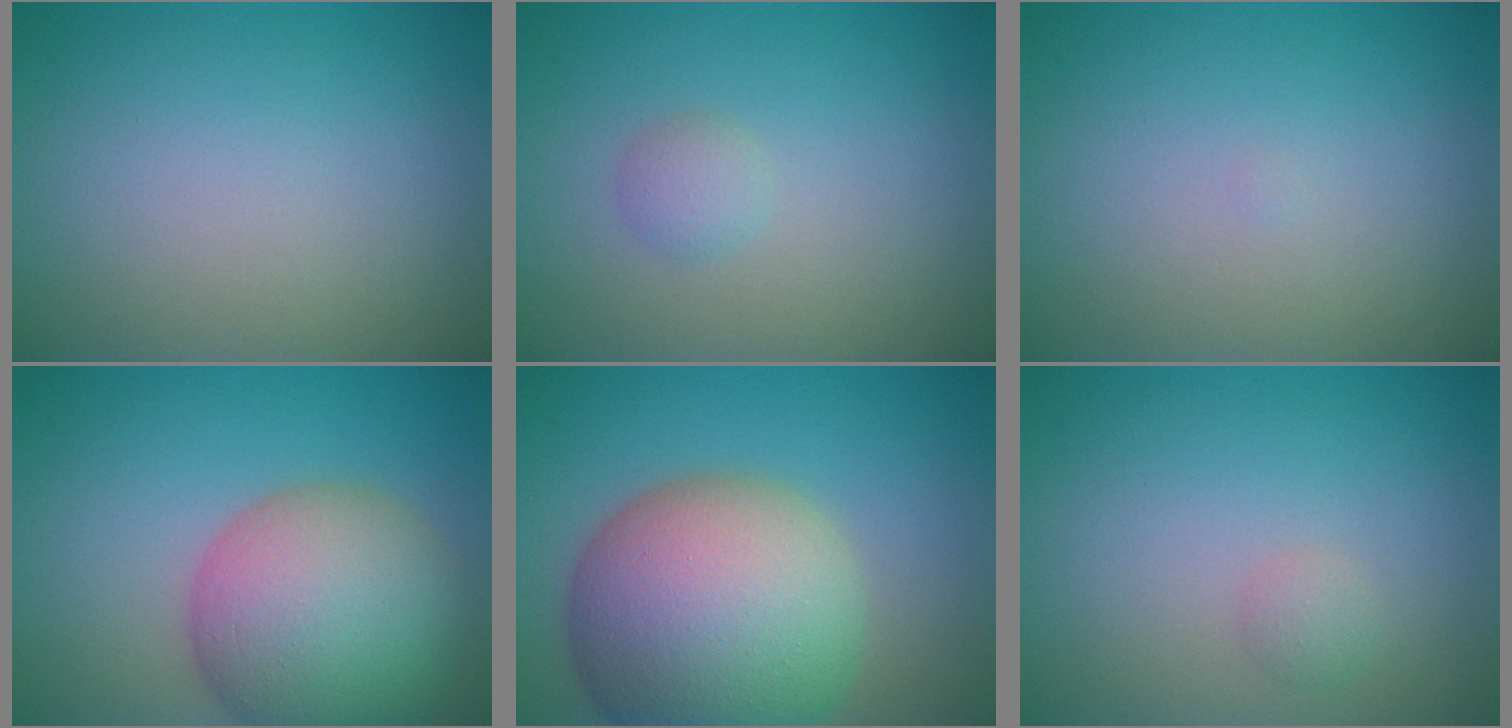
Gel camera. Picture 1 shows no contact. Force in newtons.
{"total": 1.2, "press": 1.2, "slide": 0.0}
{"total": 0.0}
{"total": 11.1, "press": 11.1, "slide": 0.7}
{"total": 14.8, "press": 14.8, "slide": 0.9}
{"total": 1.0, "press": 1.0, "slide": 0.1}